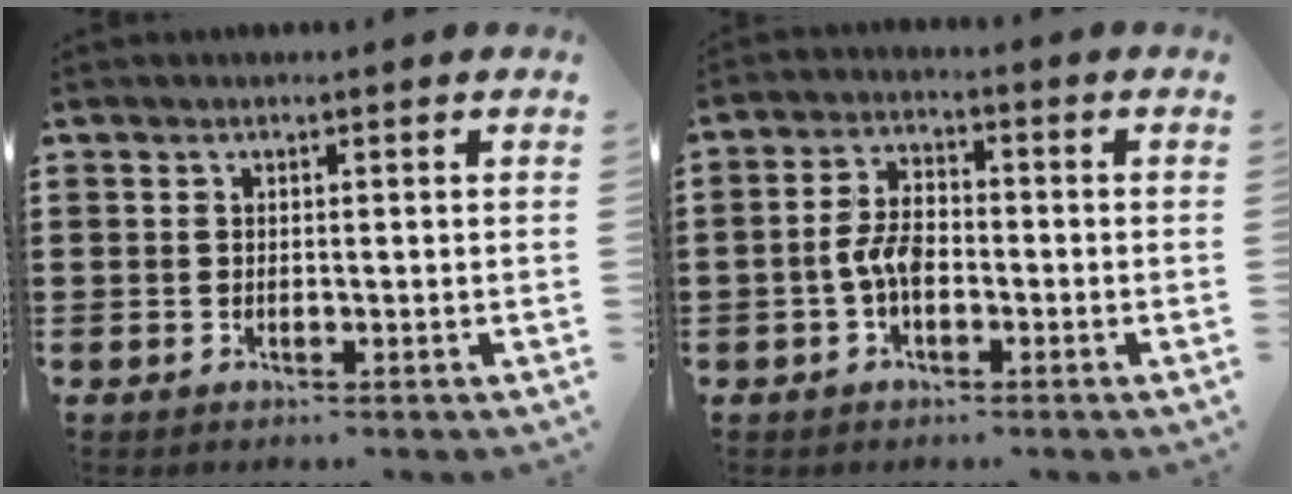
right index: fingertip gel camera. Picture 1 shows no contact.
{"total": 5.0, "force": [-1.5, 2.5, 4.1], "torque": [-0.101, -0.005, -0.034]}